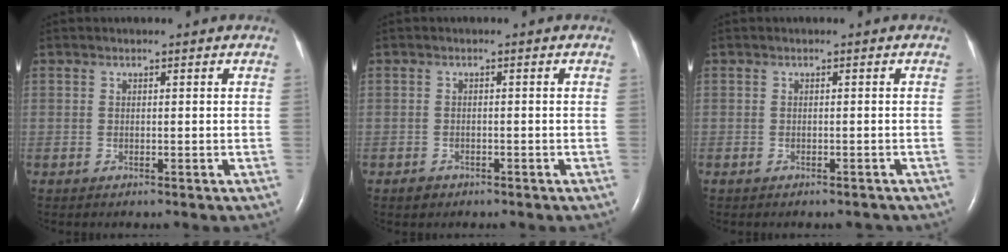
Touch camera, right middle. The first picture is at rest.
{"total": 1.3, "force": [-0.9, 0.9, 0.2], "torque": [-0.003, 0.003, -0.015]}
{"total": 2.4, "force": [-2.0, 0.9, 0.8], "torque": [-0.010, -0.002, -0.024]}